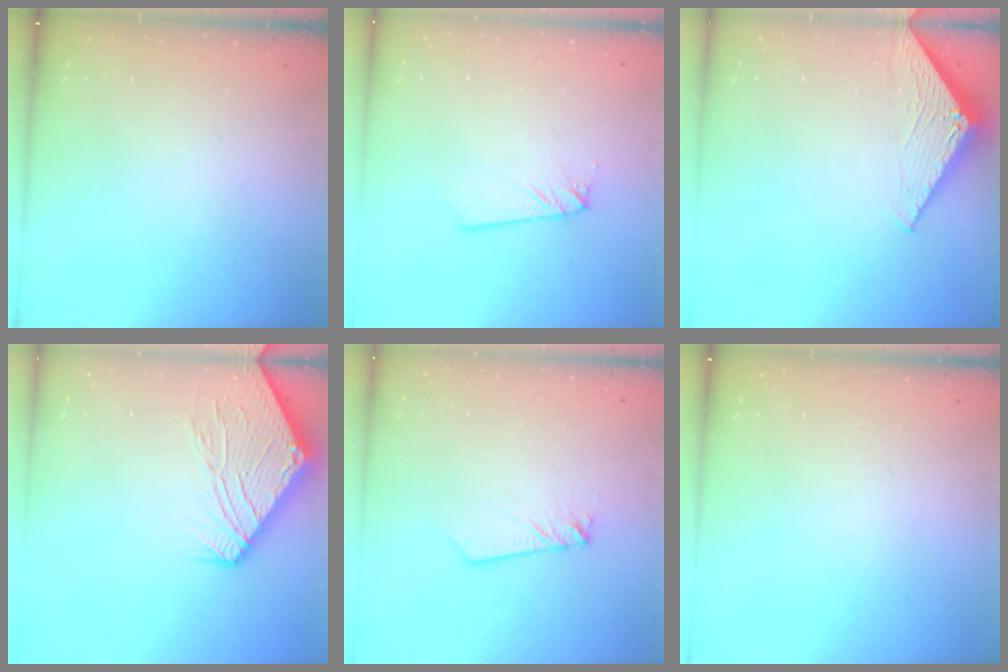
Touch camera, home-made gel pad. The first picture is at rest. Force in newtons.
{"total": 2.3, "press": 2.3, "slide": 0.1}
{"total": 3.1, "press": 3.1, "slide": 0.2}
{"total": 13.5, "press": 13.4, "slide": 1.8}
{"total": 1.9, "press": 1.9, "slide": 0.2}
{"total": 0.0}